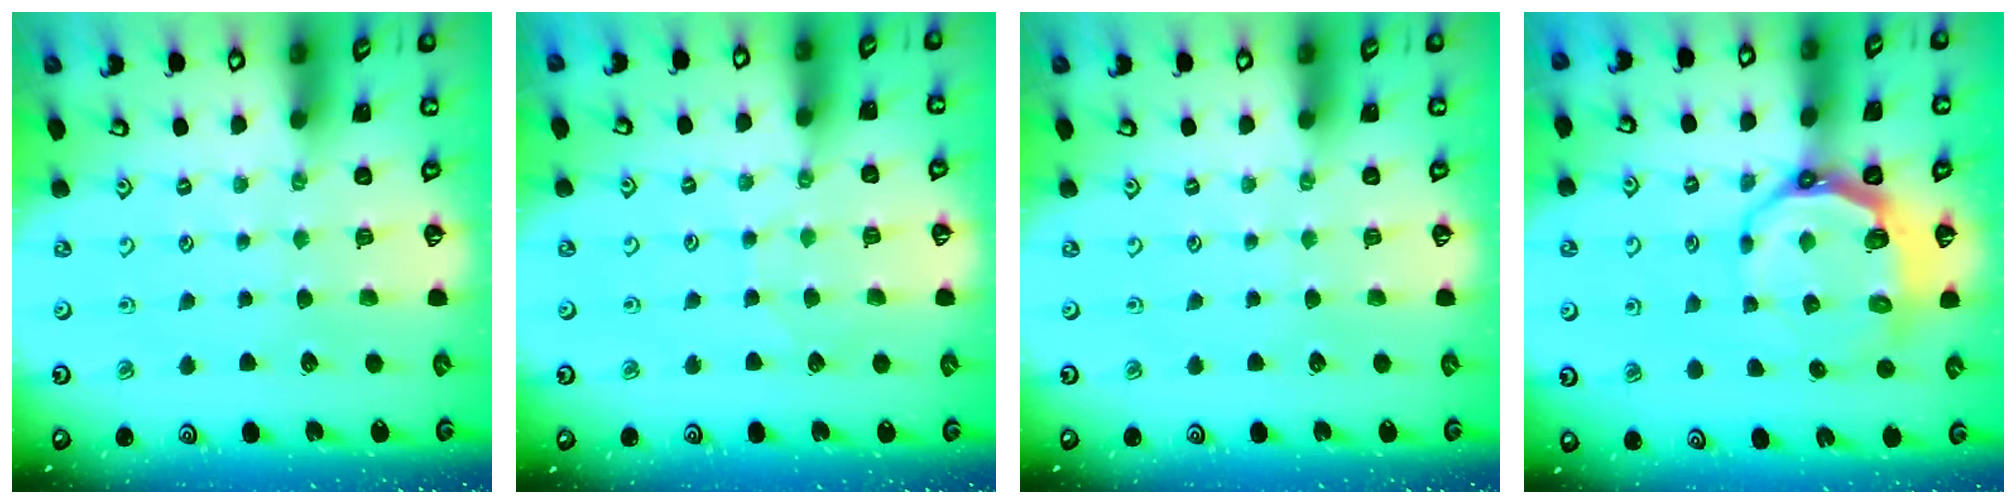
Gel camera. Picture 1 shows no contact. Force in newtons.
{"total": 3.9, "press": 3.9, "slide": 0.5}
{"total": 0.0}
{"total": 8.8, "press": 7.9, "slide": 3.9}